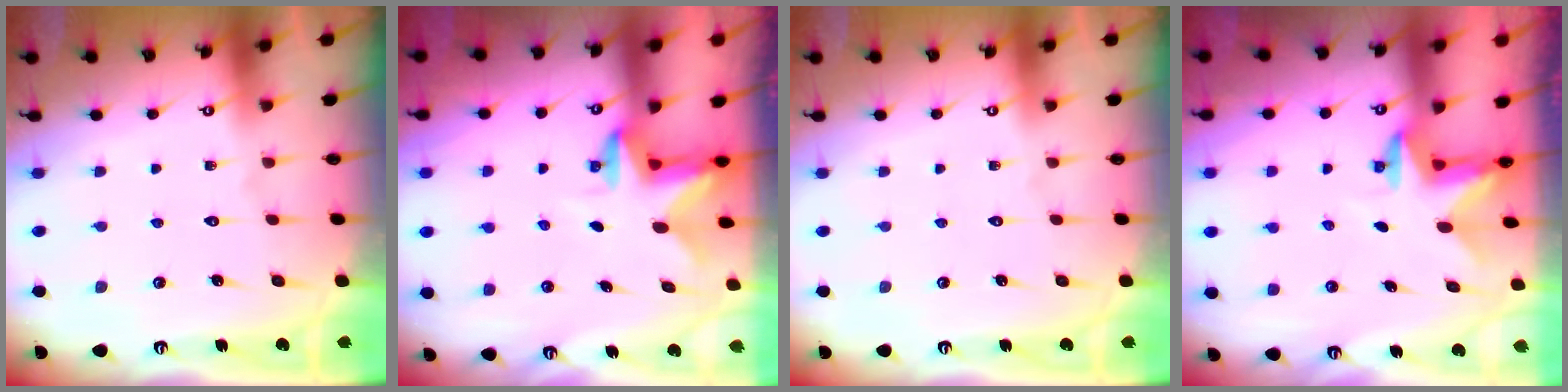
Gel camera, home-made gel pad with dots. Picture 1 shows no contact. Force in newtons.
{"total": 2.7, "press": 2.6, "slide": 0.5}
{"total": 0.0}
{"total": 2.4, "press": 2.4, "slide": 0.4}